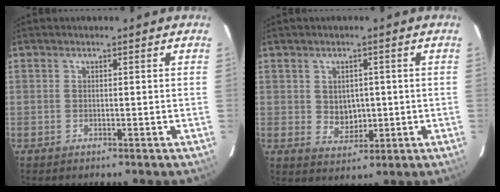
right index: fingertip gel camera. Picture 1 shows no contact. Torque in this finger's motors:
{"motor_torque": [0.08, 0.02, 0.04, 0.00]}